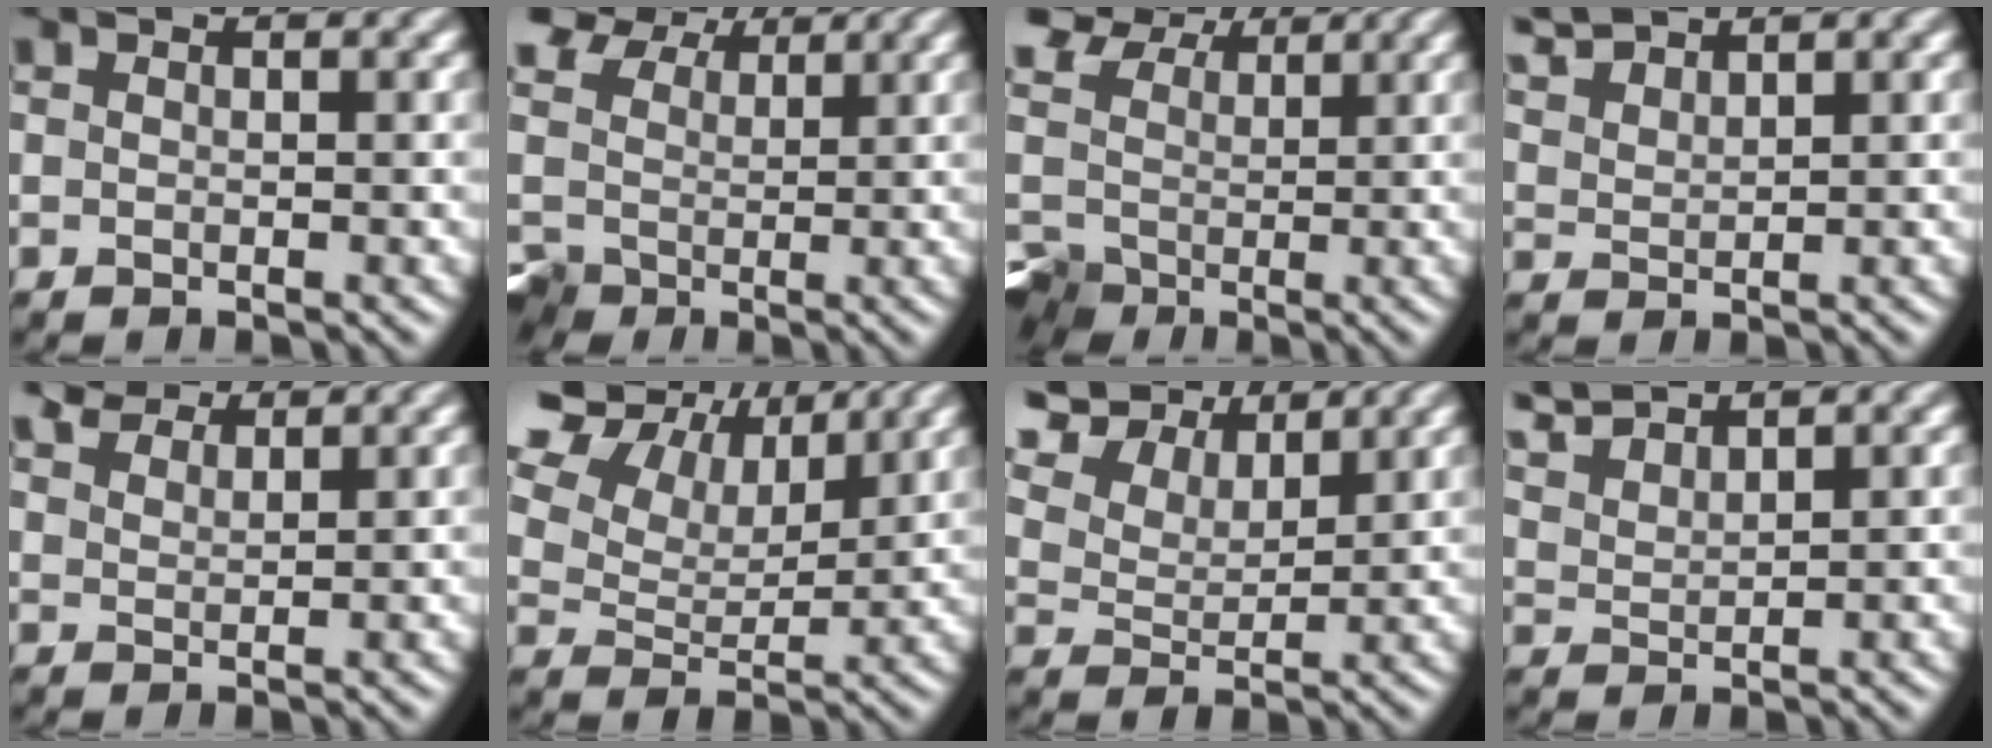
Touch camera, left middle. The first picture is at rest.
{"total": 7.2, "force": [2.8, 5.7, 3.5], "torque": [-0.084, 0.009, 0.048]}
{"total": 8.1, "force": [1.9, 6.7, 4.2], "torque": [-0.101, 0.013, 0.033]}
{"total": 3.0, "force": [2.9, 0.5, 0.7], "torque": [-0.020, 0.011, 0.064]}
{"total": 4.6, "force": [4.0, 1.6, 1.6], "torque": [-0.038, 0.003, 0.073]}
{"total": 16.5, "force": [10.0, 10.1, 8.4], "torque": [-0.197, 0.051, 0.183]}
{"total": 9.9, "force": [7.3, 4.9, 4.4], "torque": [-0.117, 0.020, 0.126]}
{"total": 3.7, "force": [3.5, 0.7, 1.1], "torque": [-0.035, 0.012, 0.072]}